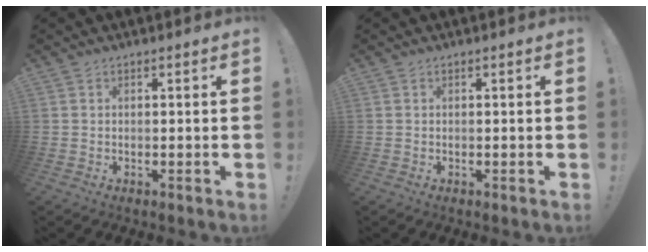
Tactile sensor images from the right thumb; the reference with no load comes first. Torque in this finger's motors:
{"motor_torque": [-0.02, 0.01, -0.02, 0.02, 0.01]}